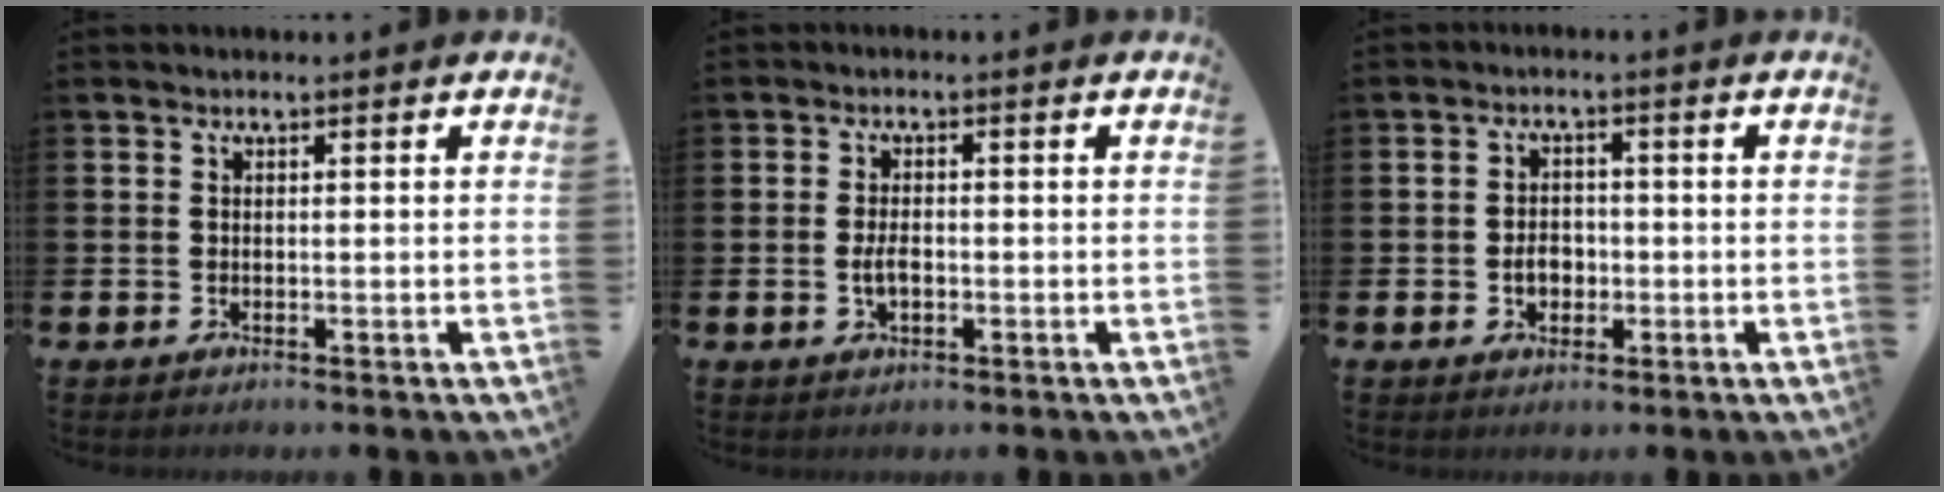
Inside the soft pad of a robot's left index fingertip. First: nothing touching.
{"total": 2.6, "force": [-0.4, 1.3, 2.2], "torque": [-0.029, -0.002, -0.010]}
{"total": 2.9, "force": [-0.7, 2.3, 1.8], "torque": [-0.016, -0.004, -0.020]}